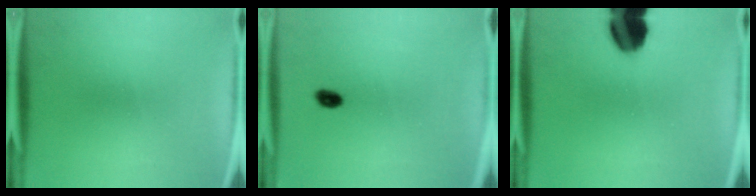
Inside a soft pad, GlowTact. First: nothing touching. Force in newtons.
{"total": 1.9}
{"total": 12.5}